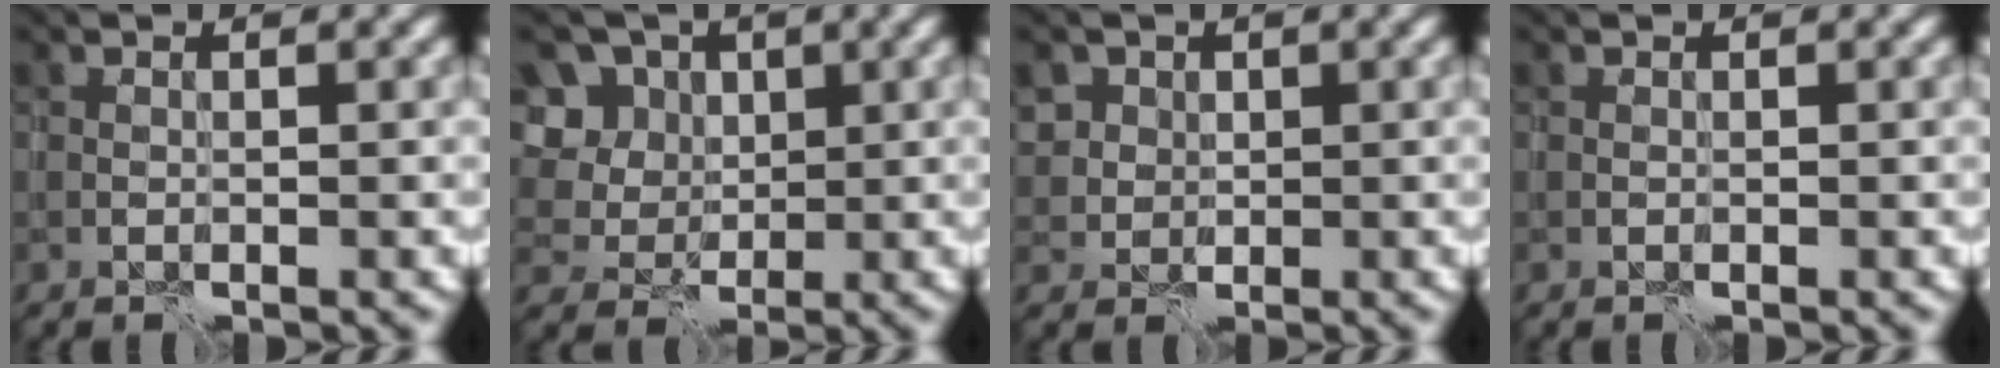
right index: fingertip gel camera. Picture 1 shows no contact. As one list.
[{"total": 10.8, "force": [4.6, 8.7, 4.6], "torque": [-0.105, 0.030, 0.066]}, {"total": 2.7, "force": [1.1, 2.4, 0.5], "torque": [-0.018, -0.002, 0.037]}, {"total": 0.0}]